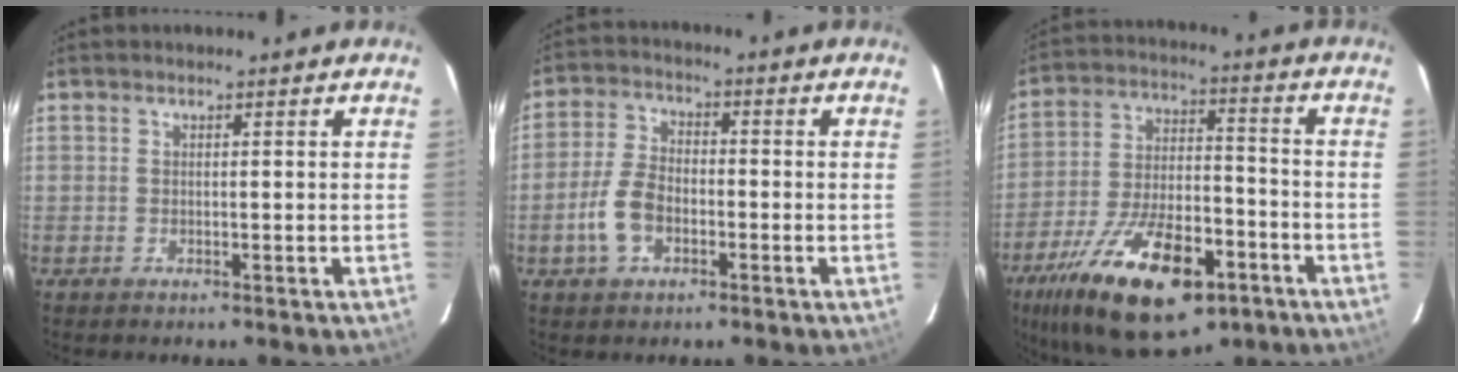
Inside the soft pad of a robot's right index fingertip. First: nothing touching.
{"total": 7.3, "force": [-2.8, 4.6, 5.0], "torque": [-0.113, 0.010, -0.050]}
{"total": 24.0, "force": [-13.6, 10.6, 16.6], "torque": [-0.322, -0.023, -0.212]}